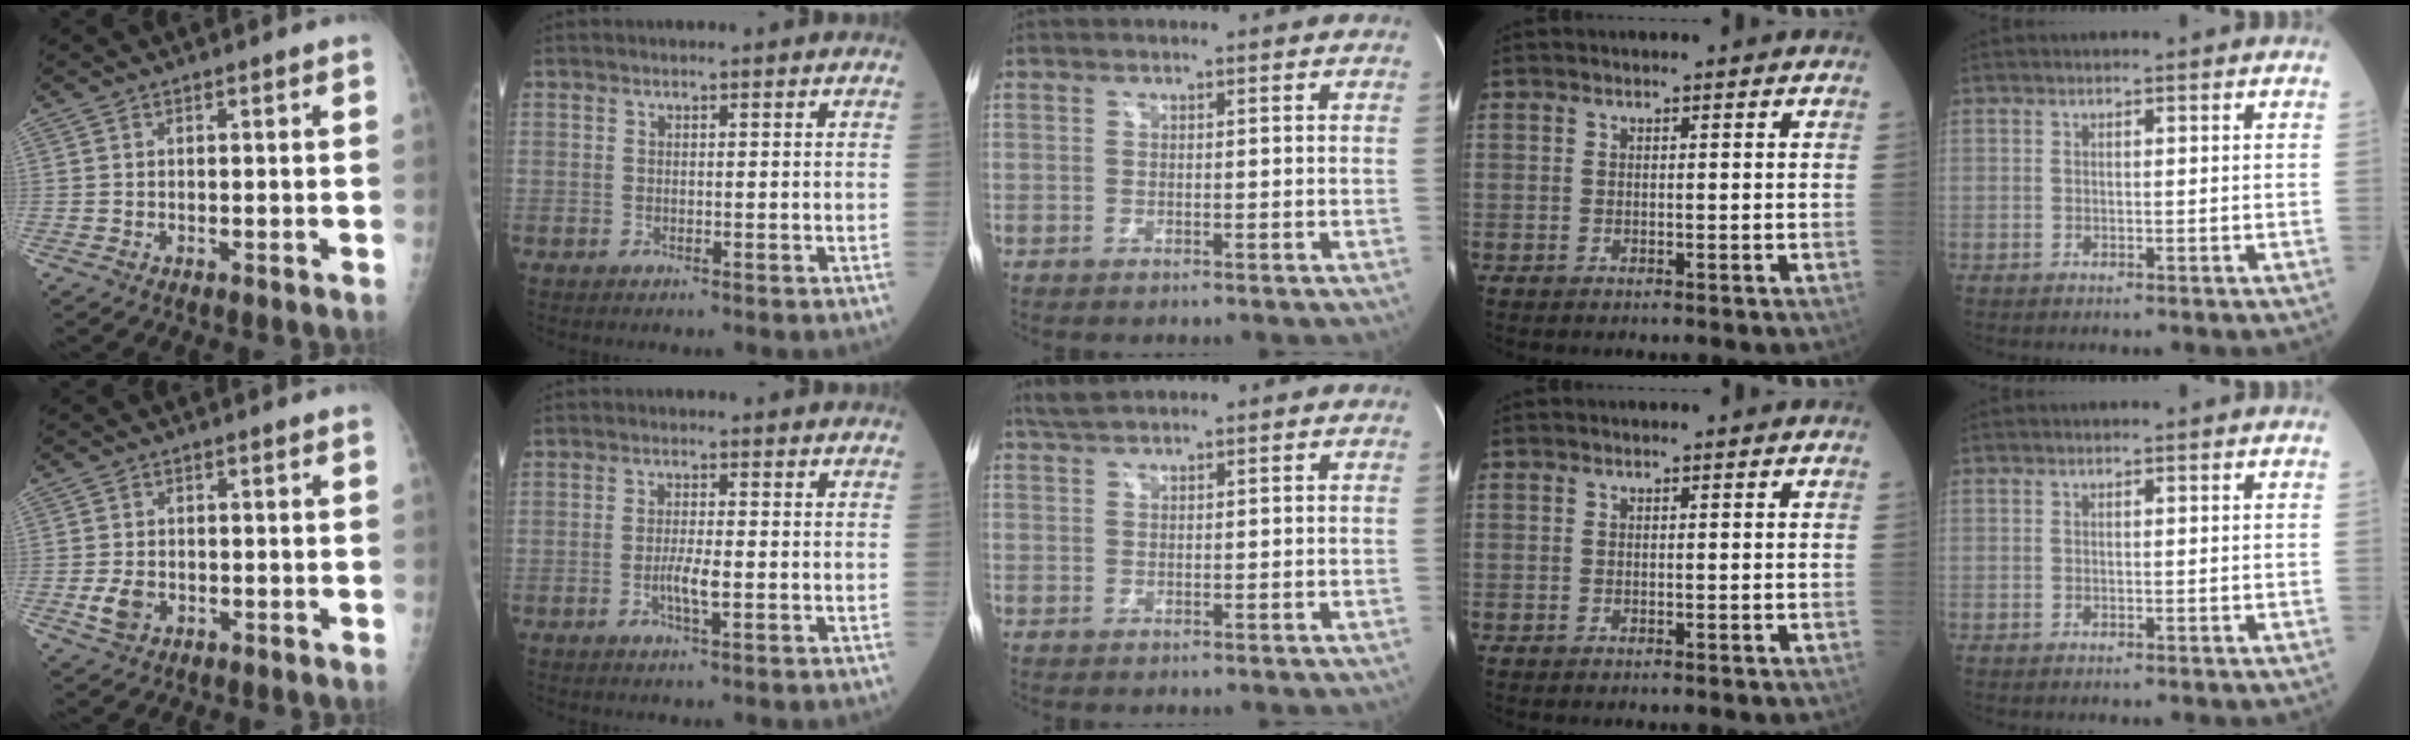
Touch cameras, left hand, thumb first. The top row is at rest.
{"thumb": {"total": 3.8, "force": [-1.1, 2.7, 2.4], "torque": [-0.045, 0.000, -0.018]}, "index": {"total": 2.9, "force": [-0.7, 0.3, 2.8], "torque": [-0.058, -0.004, -0.012]}, "middle": {"total": 2.4, "force": [2.2, 0.2, 1.0], "torque": [-0.025, 0.013, 0.045]}}